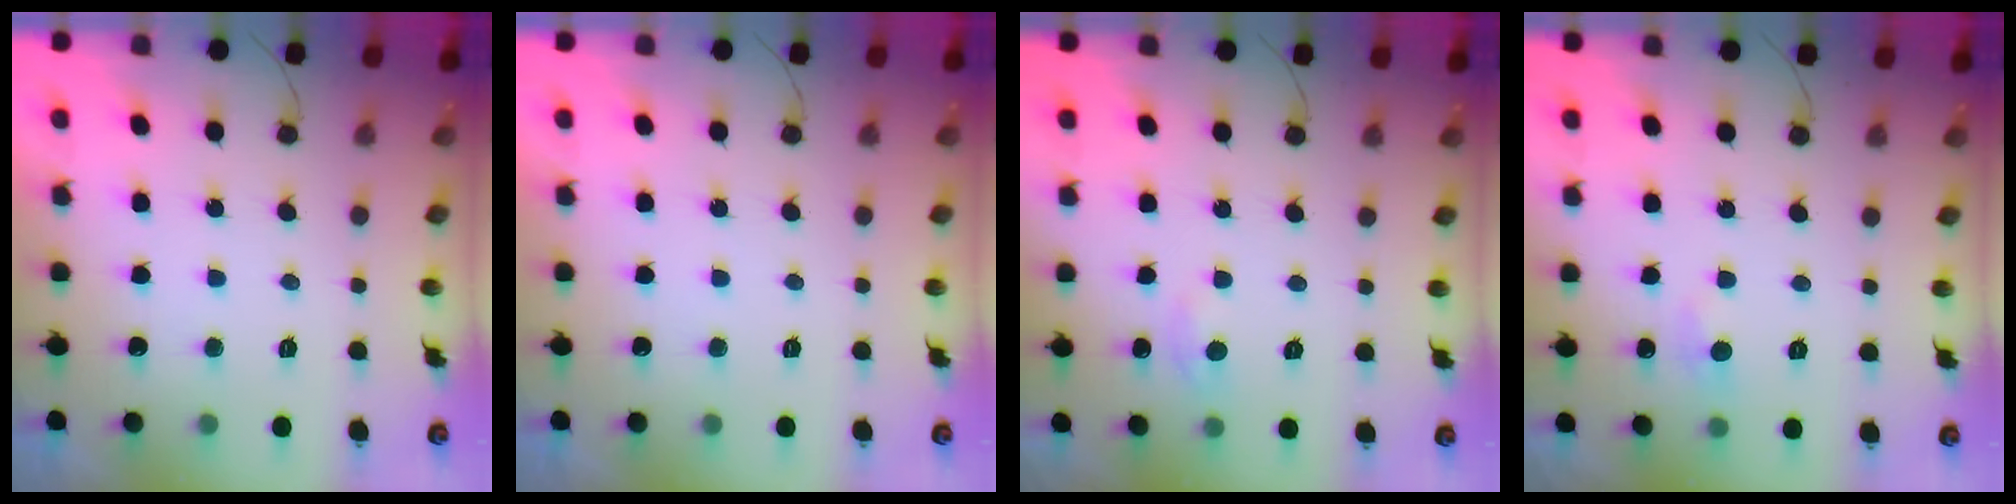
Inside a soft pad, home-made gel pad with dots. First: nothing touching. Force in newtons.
{"total": 0.0}
{"total": 2.3, "press": 2.3, "slide": 0.3}
{"total": 5.3, "press": 5.2, "slide": 0.7}